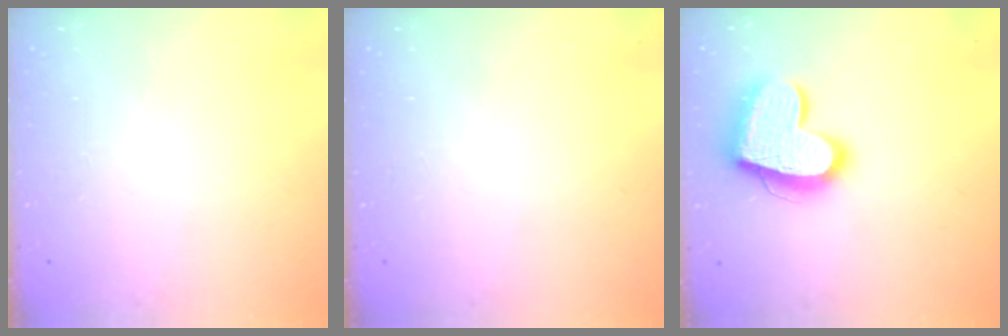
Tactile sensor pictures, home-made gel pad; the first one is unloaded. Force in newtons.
{"total": 0.0}
{"total": 19.3, "press": 19.2, "slide": 1.5}